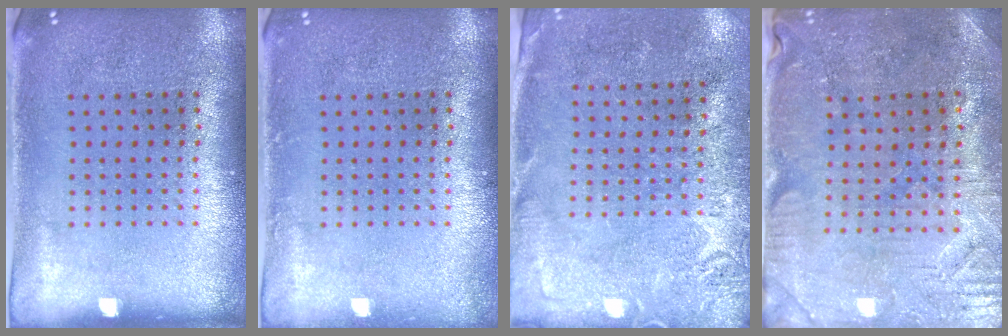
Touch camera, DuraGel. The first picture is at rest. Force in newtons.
{"total": 0.7, "press": 0.7, "slide": 0.1}
{"total": 2.6, "press": 2.4, "slide": 1.1}
{"total": 0.9, "press": 0.8, "slide": 0.4}